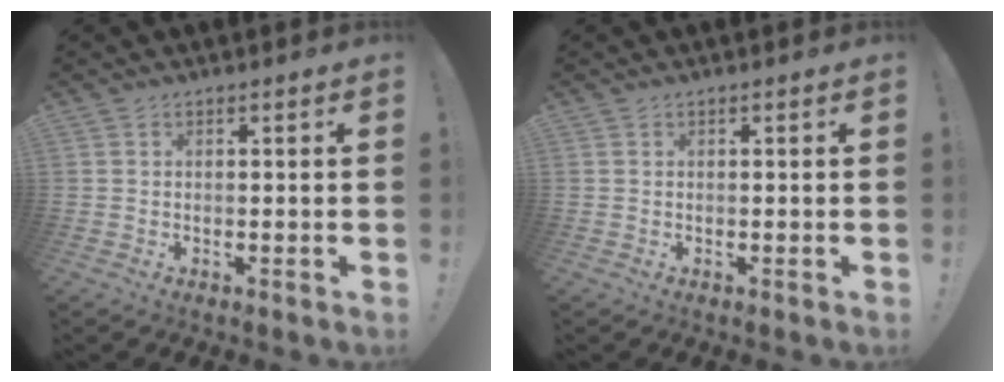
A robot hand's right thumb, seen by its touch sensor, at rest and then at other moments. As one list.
[{"total": 0.0}]